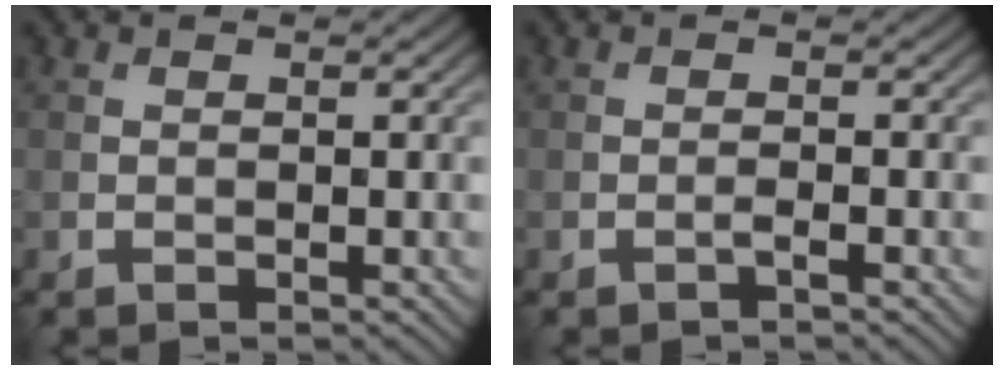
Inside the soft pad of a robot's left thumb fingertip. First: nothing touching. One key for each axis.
{"total": 0.8, "fx": -0.6, "fy": 0.0, "fz": 0.6, "tx": -0.011, "ty": 0.004, "tz": -0.012}